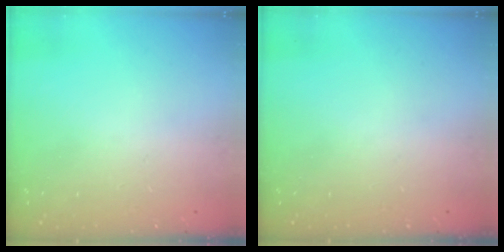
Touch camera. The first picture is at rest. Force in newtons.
{"total": 0.0}